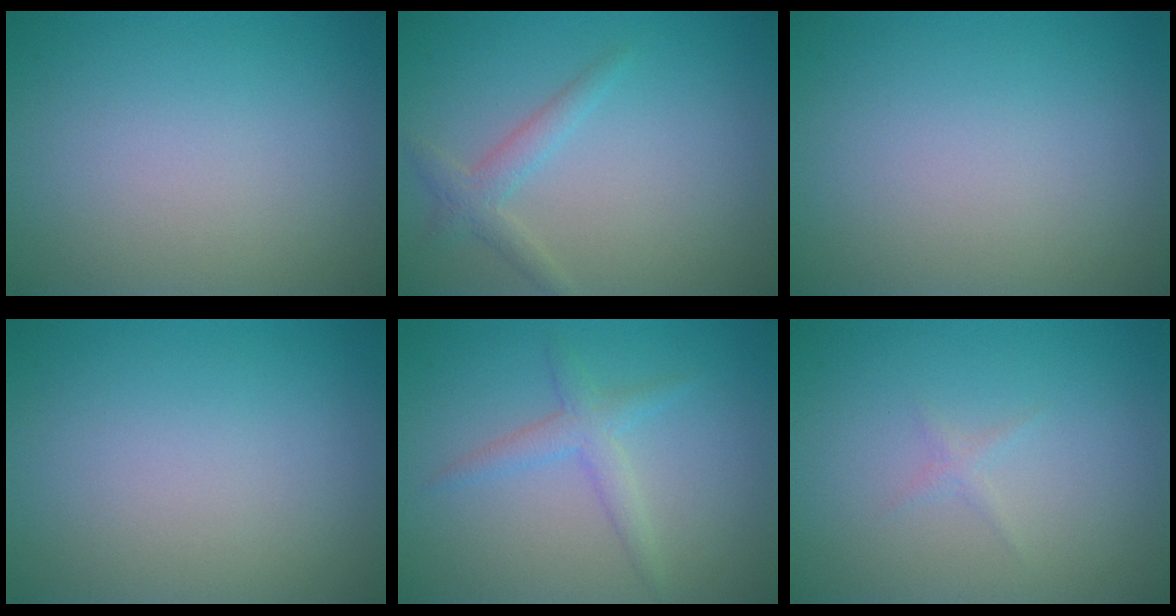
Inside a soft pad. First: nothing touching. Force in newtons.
{"total": 1.9, "press": 1.9, "slide": 0.1}
{"total": 0.0}
{"total": 0.0}
{"total": 2.1, "press": 2.1, "slide": 0.3}
{"total": 0.6, "press": 0.6, "slide": 0.0}